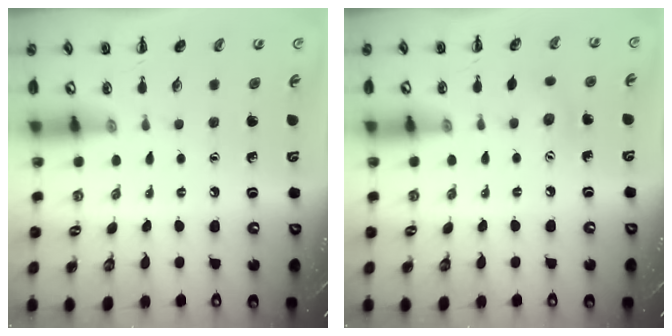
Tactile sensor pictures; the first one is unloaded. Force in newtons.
{"total": 6.2, "press": 6.1, "slide": 1.3}